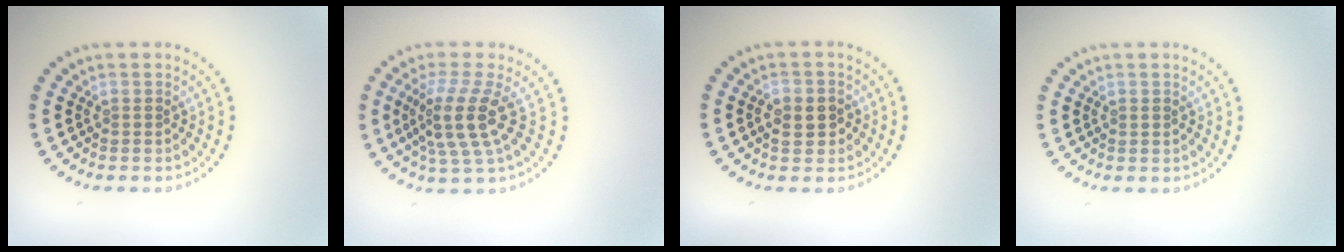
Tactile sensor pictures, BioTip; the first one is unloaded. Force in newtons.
{"total": 4.4, "press": 3.2, "slide": 3.0}
{"total": 2.6, "press": 2.6, "slide": 0.3}
{"total": 0.6, "press": 0.6, "slide": 0.0}